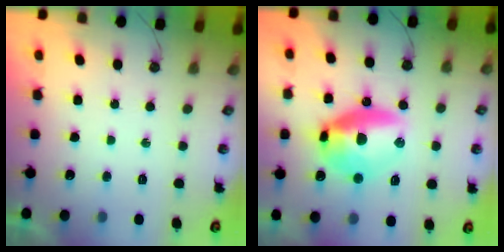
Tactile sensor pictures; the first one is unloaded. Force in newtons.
{"total": 13.8, "press": 13.7, "slide": 1.5}